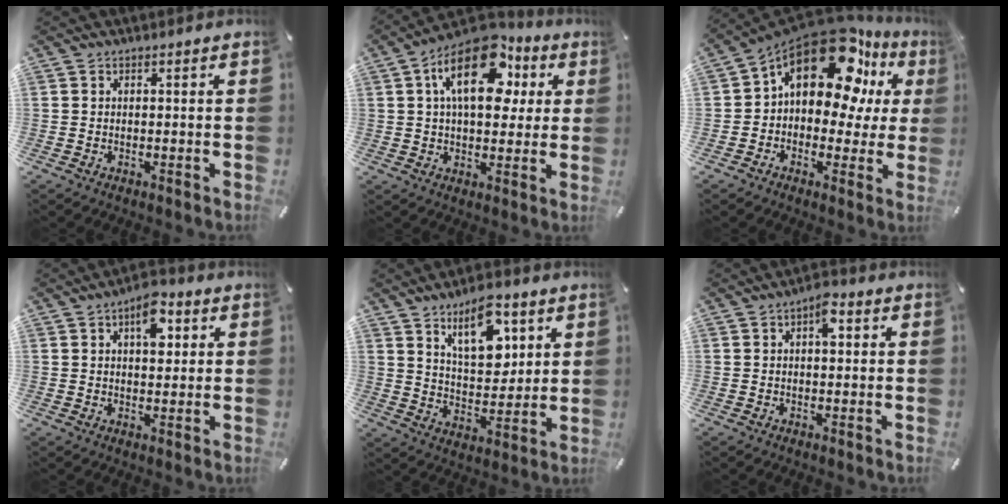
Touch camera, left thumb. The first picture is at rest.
{"total": 18.0, "force": [6.2, 10.4, 13.2], "torque": [-0.218, -0.015, 0.103]}
{"total": 18.3, "force": [9.4, 10.3, 11.9], "torque": [-0.195, -0.063, 0.158]}
{"total": 7.5, "force": [2.7, 4.2, 5.6], "torque": [-0.066, -0.006, 0.041]}
{"total": 13.5, "force": [7.7, 7.1, 8.5], "torque": [-0.120, -0.031, 0.132]}
{"total": 4.2, "force": [1.0, 2.2, 3.5], "torque": [-0.041, -0.003, 0.008]}